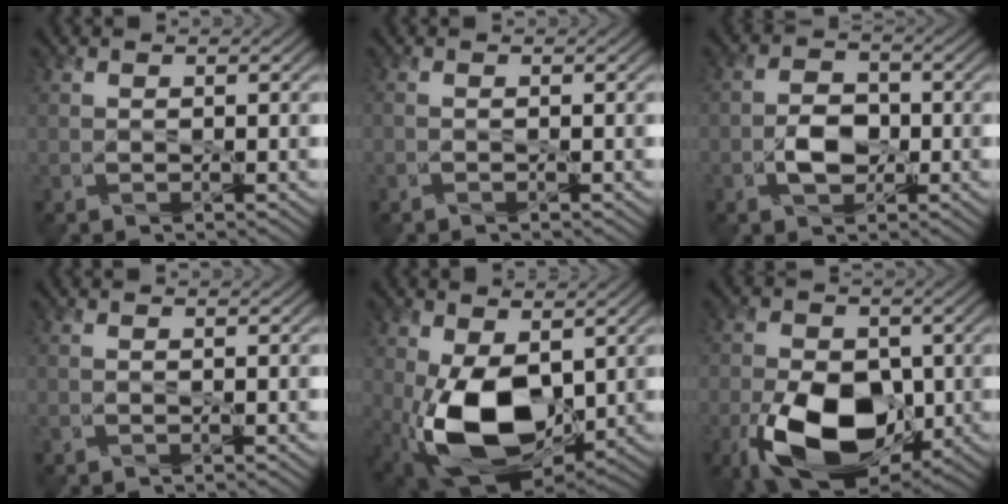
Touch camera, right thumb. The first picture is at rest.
{"total": 0.6, "force": [-0.5, -0.2, 0.2], "torque": [-0.004, 0.002, -0.012]}
{"total": 3.7, "force": [-1.8, 2.1, 2.4], "torque": [-0.041, 0.001, -0.039]}
{"total": 0.5, "force": [-0.4, -0.4, 0.0], "torque": [0.001, 0.000, -0.007]}
{"total": 13.0, "force": [-1.7, 7.5, 10.5], "torque": [-0.219, -0.021, -0.031]}
{"total": 14.2, "force": [-5.2, 8.1, 10.5], "torque": [-0.187, -0.031, -0.097]}